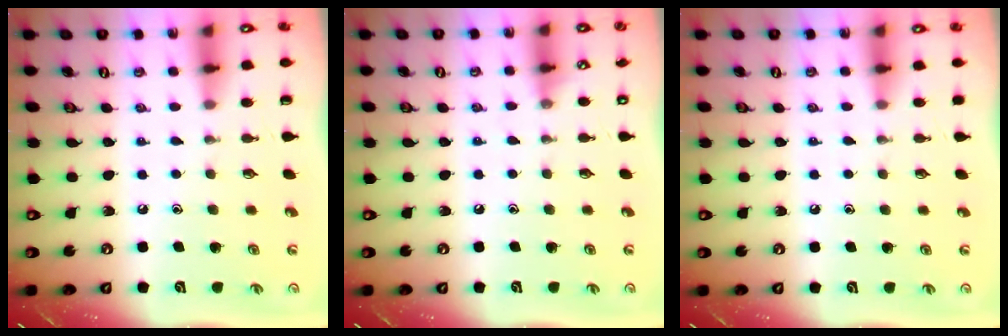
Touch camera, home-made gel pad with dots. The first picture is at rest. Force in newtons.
{"total": 3.0, "press": 2.9, "slide": 0.4}
{"total": 4.1, "press": 4.0, "slide": 0.6}